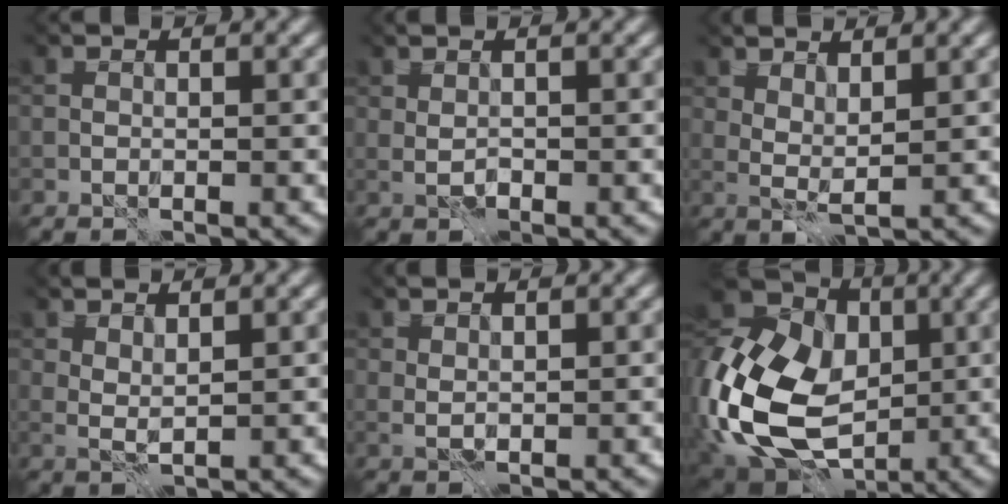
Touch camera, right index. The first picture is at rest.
{"total": 0.0}
{"total": 2.0, "force": [1.7, 0.1, 1.0], "torque": [-0.024, -0.003, 0.035]}
{"total": 1.4, "force": [1.4, -0.2, 0.4], "torque": [-0.015, -0.003, 0.028]}
{"total": 0.8, "force": [0.8, -0.2, 0.1], "torque": [-0.007, 0.000, 0.018]}
{"total": 16.5, "force": [-1.6, 12.1, 11.2], "torque": [-0.247, -0.003, -0.030]}